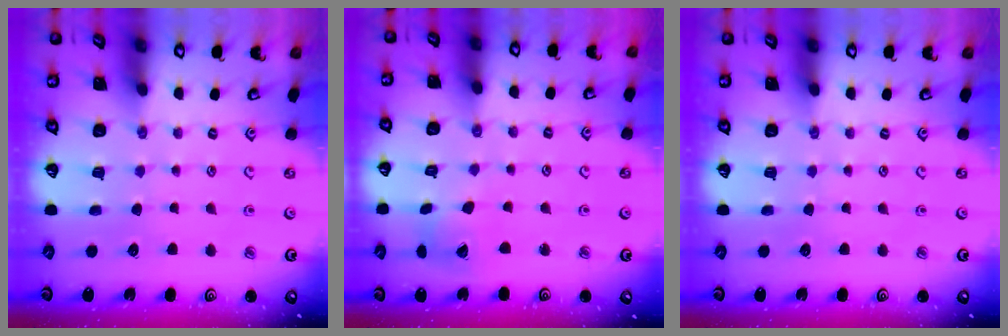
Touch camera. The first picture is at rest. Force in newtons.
{"total": 8.0, "press": 7.9, "slide": 1.1}
{"total": 0.0}